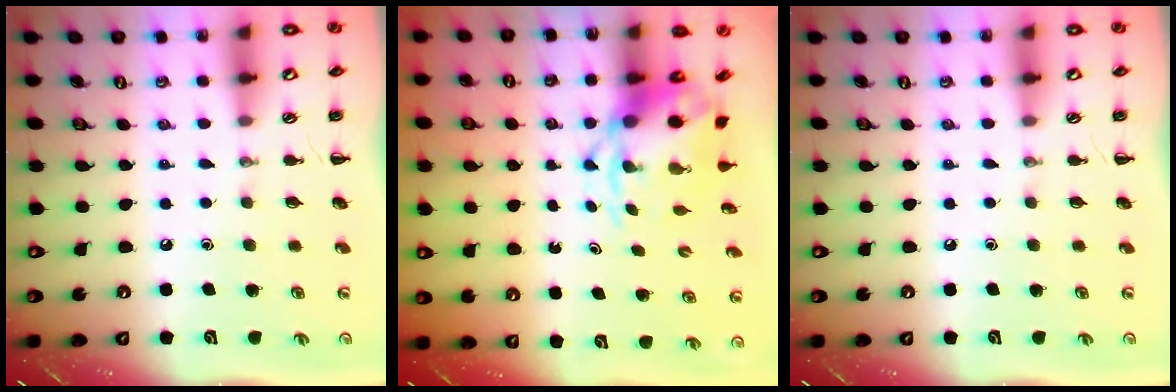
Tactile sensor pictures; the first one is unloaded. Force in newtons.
{"total": 4.5, "press": 4.4, "slide": 0.8}
{"total": 0.0}